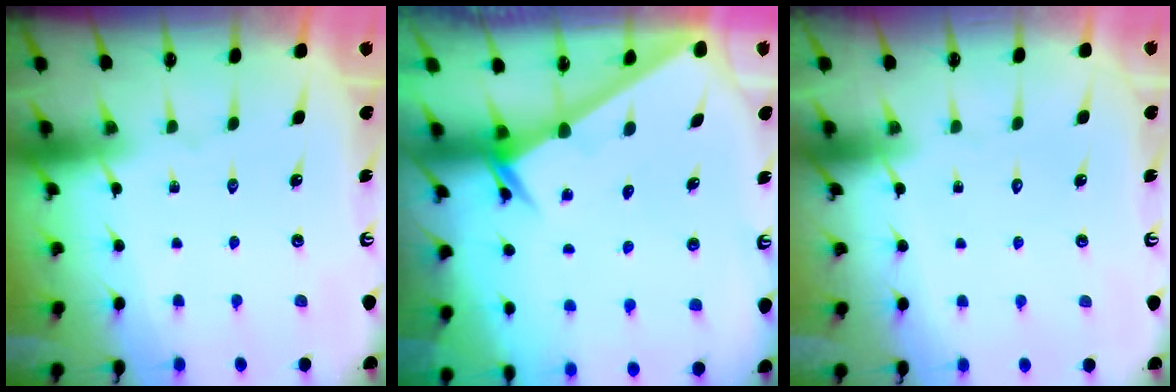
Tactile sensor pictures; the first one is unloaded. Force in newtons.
{"total": 2.7, "press": 2.7, "slide": 0.1}
{"total": 1.6, "press": 1.6, "slide": 0.1}